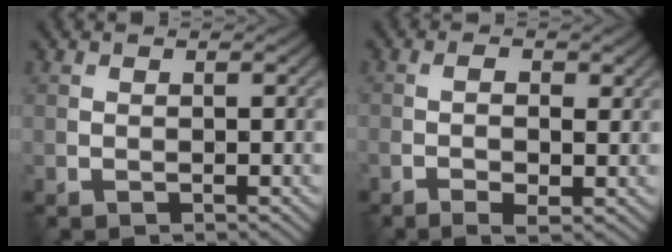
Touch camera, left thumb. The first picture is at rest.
{"total": 3.4, "force": [-0.8, 1.1, 3.1], "torque": [-0.061, -0.002, -0.016]}